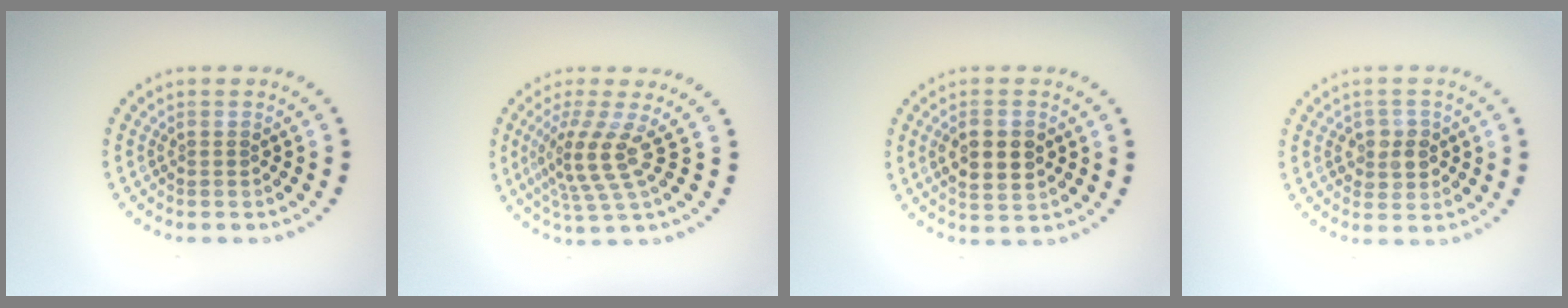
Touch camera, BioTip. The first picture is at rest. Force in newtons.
{"total": 3.8, "press": 2.8, "slide": 2.7}
{"total": 3.7, "press": 3.7, "slide": 0.4}
{"total": 2.2, "press": 2.1, "slide": 0.6}